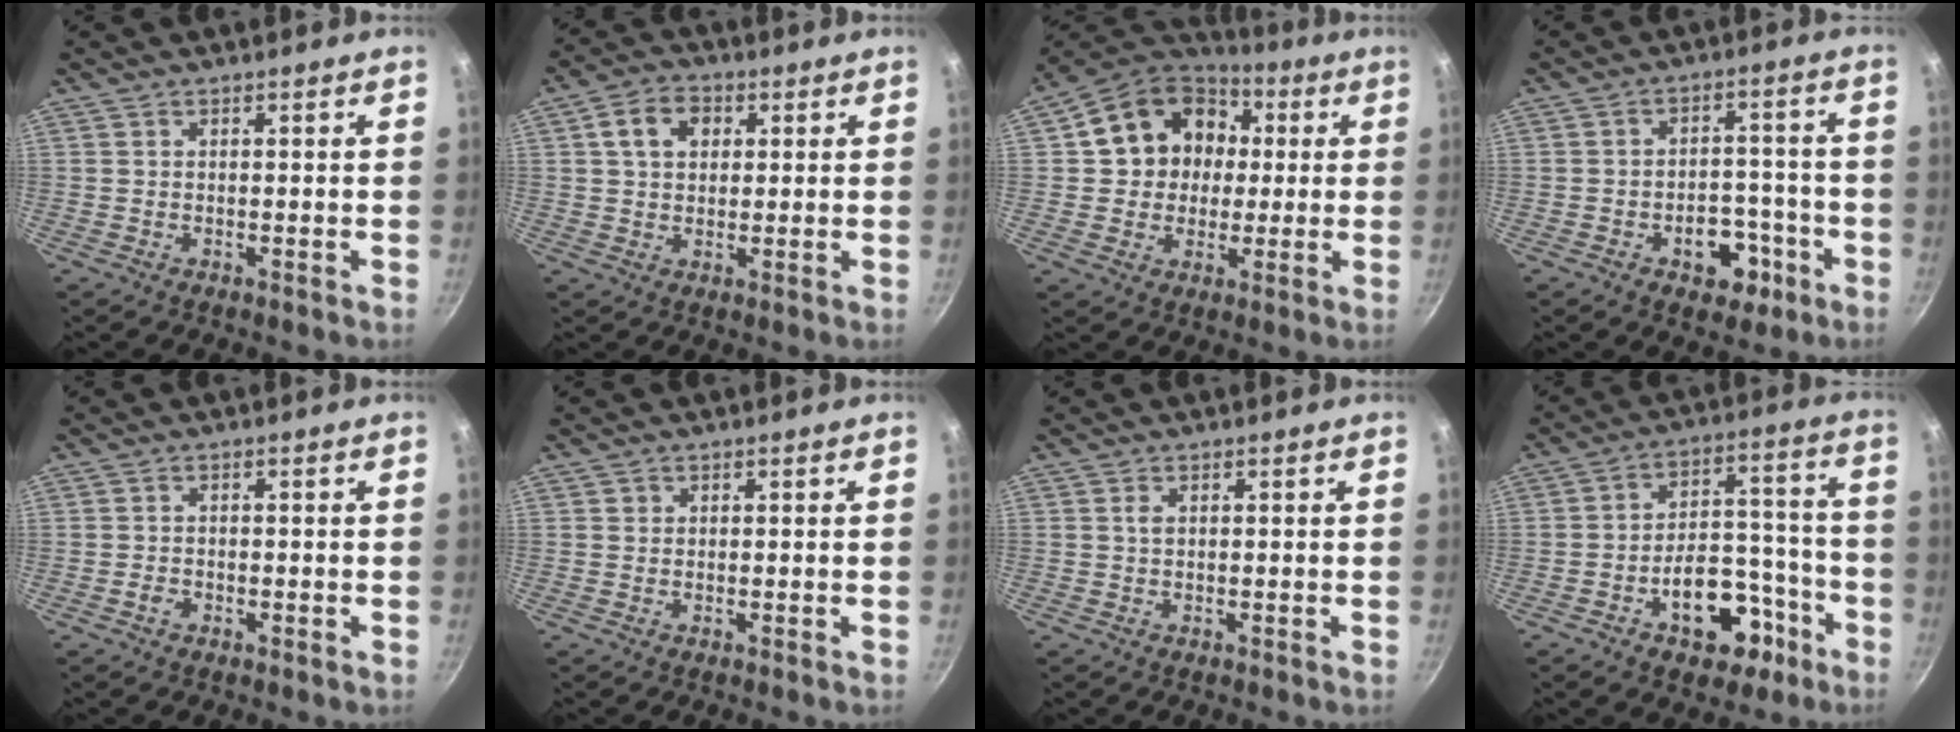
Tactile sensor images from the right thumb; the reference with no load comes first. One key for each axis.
{"total": 7.0, "fx": 2.0, "fy": 5.3, "fz": 4.1, "tx": -0.051, "ty": 0.007, "tz": 0.026}
{"total": 15.9, "fx": 2.5, "fy": 13.6, "fz": 7.9, "tx": -0.105, "ty": 0.028, "tz": 0.033}
{"total": 8.7, "fx": -4.0, "fy": 5.7, "fz": 5.2, "tx": -0.033, "ty": 0.030, "tz": -0.050}
{"total": 1.0, "fx": -0.5, "fy": 0.6, "fz": 0.7, "tx": -0.015, "ty": 0.004, "tz": -0.012}
{"total": 0.7, "fx": 0.2, "fy": 0.6, "fz": 0.1, "tx": 0.005, "ty": 0.002, "tz": 0.001}
{"total": 1.0, "fx": 0.2, "fy": 0.6, "fz": 0.7, "tx": -0.012, "ty": 0.002, "tz": 0.003}
{"total": 14.7, "fx": -7.1, "fy": 8.9, "fz": 9.3, "tx": -0.093, "ty": 0.073, "tz": -0.092}